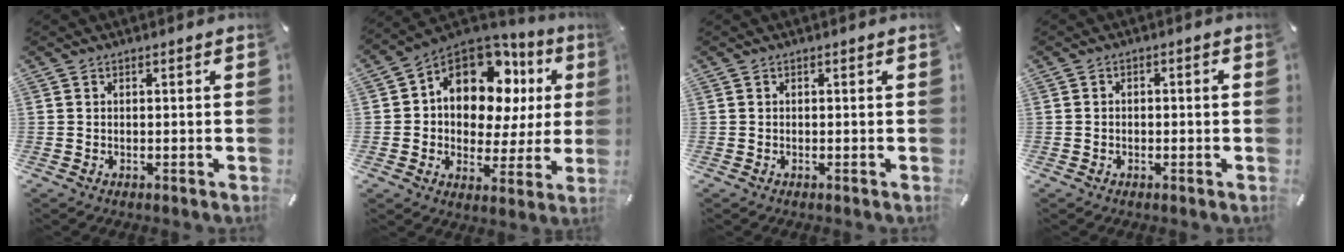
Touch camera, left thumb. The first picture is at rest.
{"total": 14.5, "force": [6.4, 10.3, 8.0], "torque": [-0.125, -0.049, 0.114]}
{"total": 0.0}
{"total": 1.5, "force": [-0.6, 0.7, 1.2], "torque": [-0.022, 0.006, -0.014]}